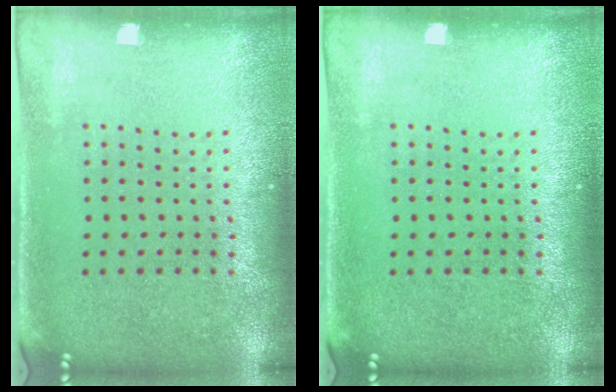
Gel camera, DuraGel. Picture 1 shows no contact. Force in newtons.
{"total": 0.0}